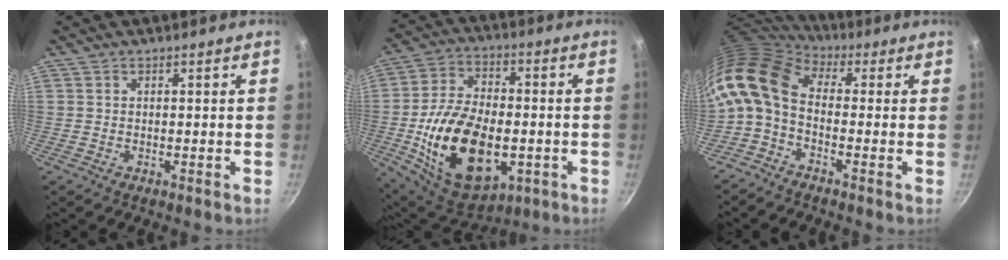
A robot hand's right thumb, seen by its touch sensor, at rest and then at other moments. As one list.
[{"total": 23.1, "force": [-4.7, 13.7, 18.0], "torque": [-0.306, 0.019, -0.064]}, {"total": 12.3, "force": [-0.2, 7.6, 9.6], "torque": [-0.190, 0.021, -0.024]}]